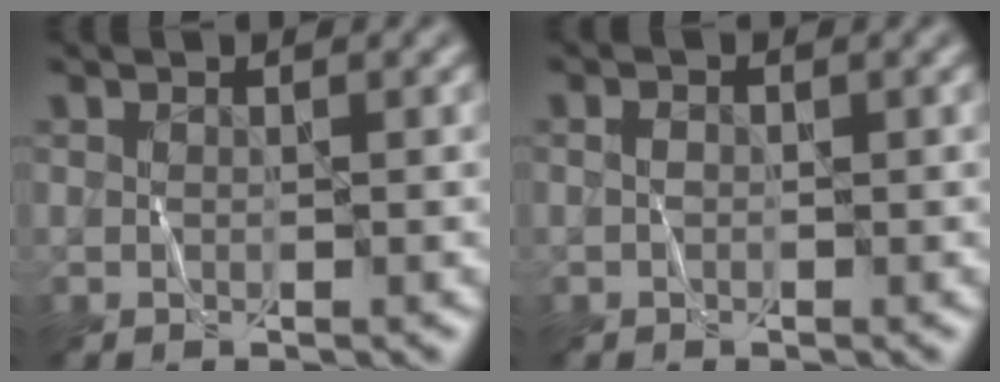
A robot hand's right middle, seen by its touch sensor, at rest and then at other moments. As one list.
[{"total": 0.9, "force": [-0.1, 0.7, 0.4], "torque": [-0.009, 0.000, -0.005]}]